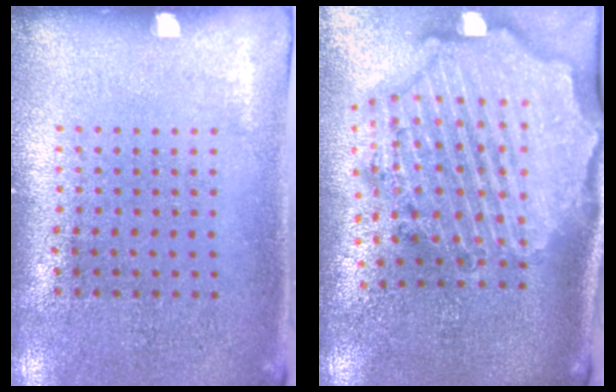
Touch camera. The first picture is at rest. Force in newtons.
{"total": 3.6, "press": 3.0, "slide": 2.0}